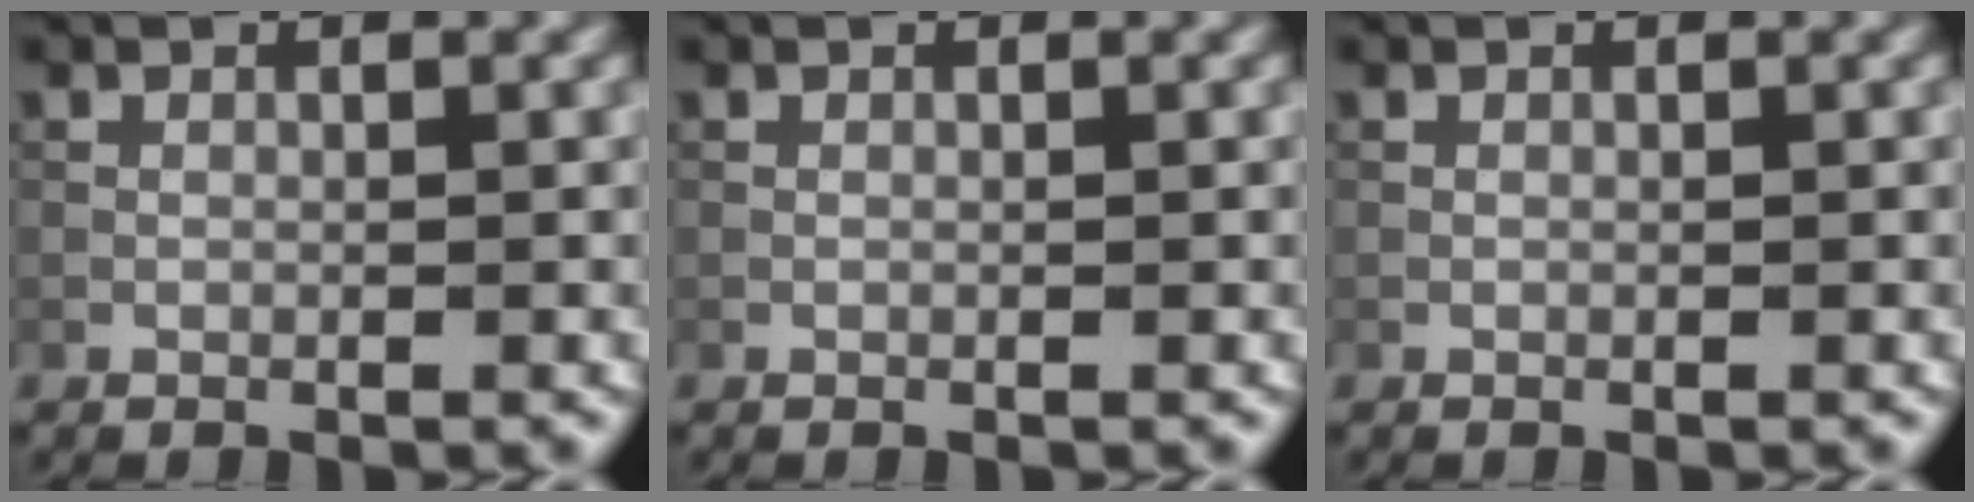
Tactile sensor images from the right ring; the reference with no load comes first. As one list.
[{"total": 0.0}, {"total": 0.0}]